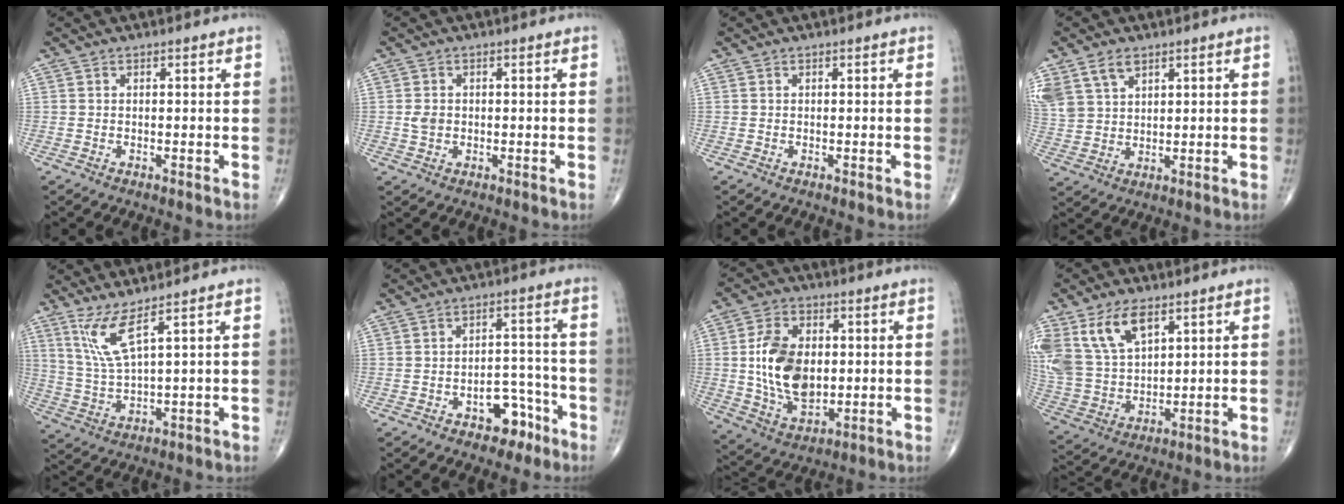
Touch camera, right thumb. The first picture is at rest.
{"total": 2.2, "force": [-0.1, 1.8, 1.3], "torque": [-0.021, 0.001, 0.000]}
{"total": 0.0}
{"total": 10.3, "force": [5.6, 6.7, 5.5], "torque": [-0.119, -0.004, 0.120]}
{"total": 6.4, "force": [4.0, 0.0, 5.0], "torque": [-0.117, -0.037, 0.095]}
{"total": 7.4, "force": [-4.2, 4.5, 4.1], "torque": [-0.025, 0.045, -0.058]}
{"total": 14.6, "force": [0.8, 9.4, 11.2], "torque": [-0.182, -0.005, 0.021]}
{"total": 14.6, "force": [7.4, 8.3, 9.4], "torque": [-0.174, -0.021, 0.156]}